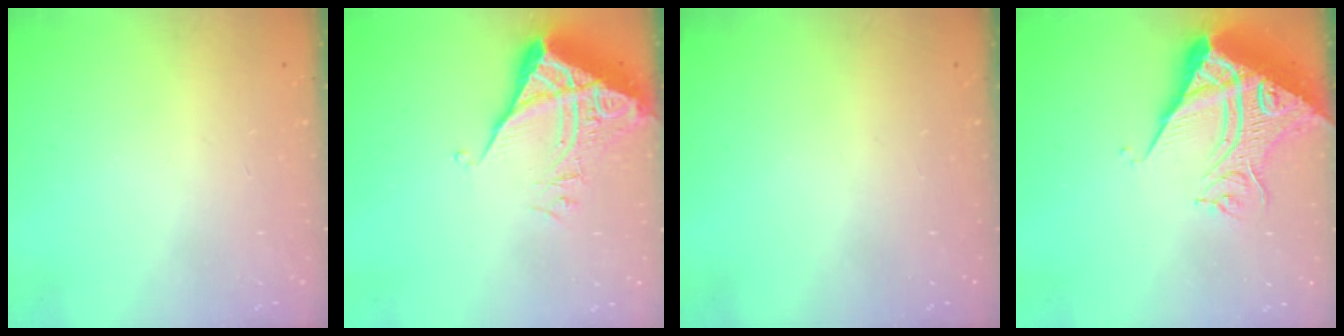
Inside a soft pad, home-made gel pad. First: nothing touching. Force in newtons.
{"total": 6.1, "press": 6.0, "slide": 0.7}
{"total": 0.0}
{"total": 12.0, "press": 11.9, "slide": 0.7}